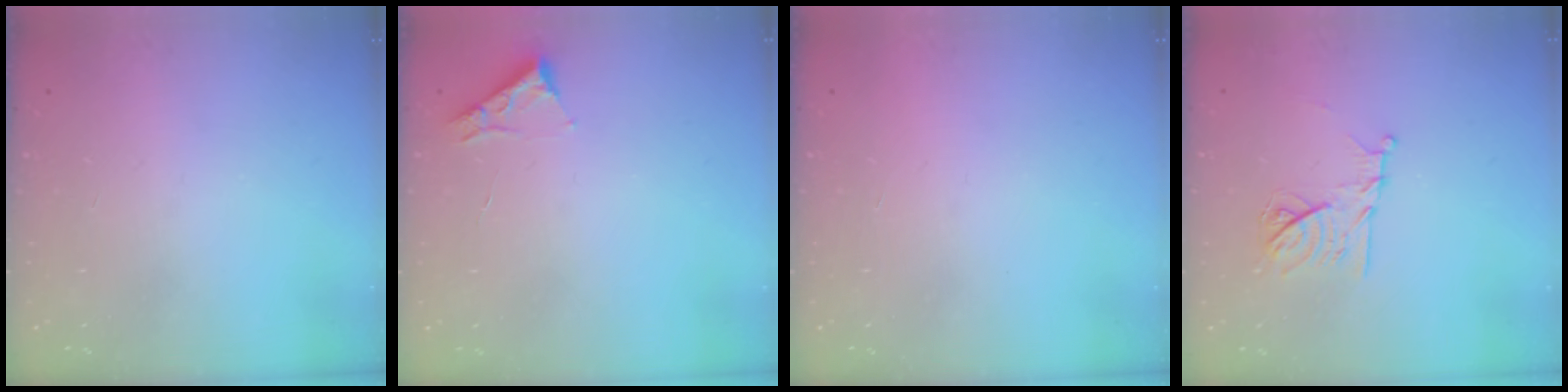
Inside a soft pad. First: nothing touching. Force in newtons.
{"total": 3.3, "press": 3.3, "slide": 0.5}
{"total": 1.5, "press": 1.5, "slide": 0.1}
{"total": 11.7, "press": 11.7, "slide": 0.1}